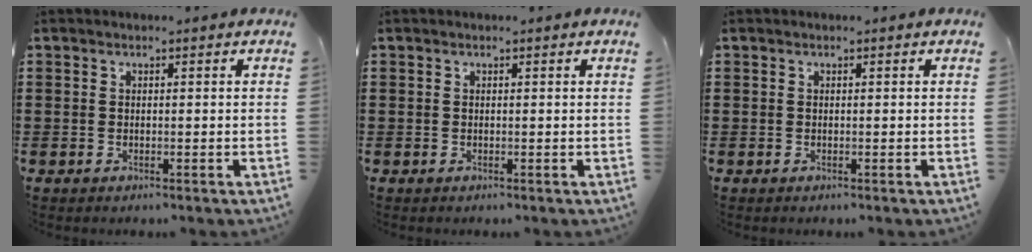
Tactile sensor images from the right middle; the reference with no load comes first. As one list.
[{"total": 0.0}, {"total": 0.0}]